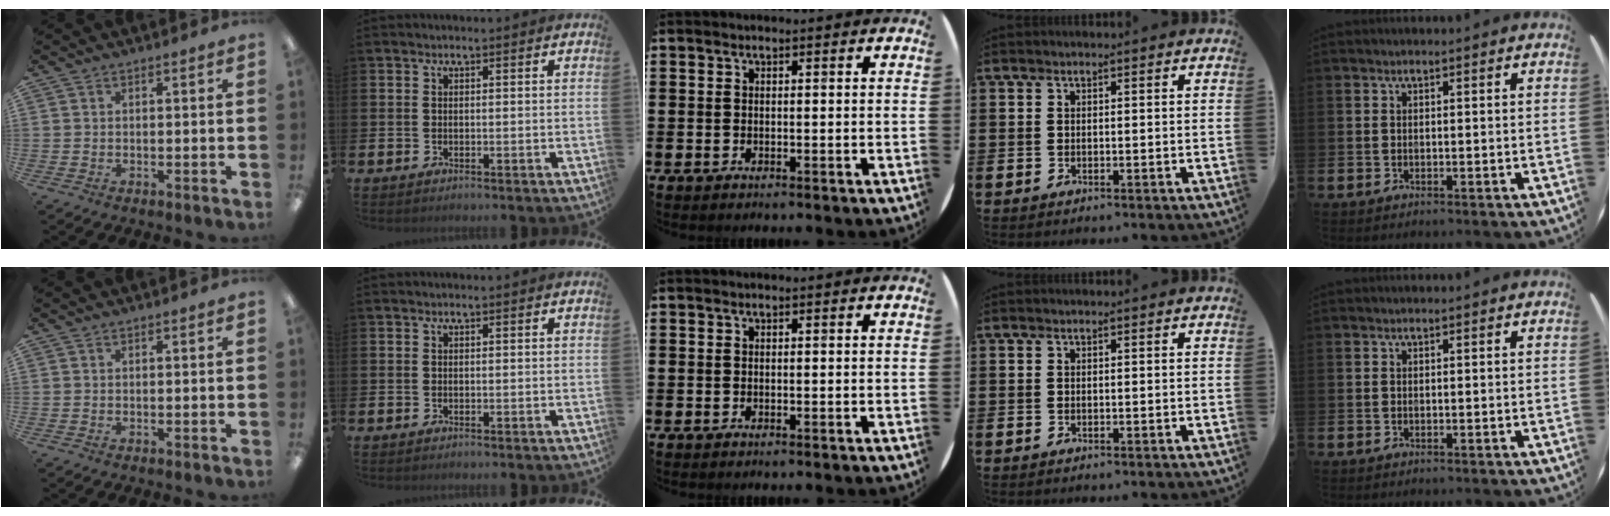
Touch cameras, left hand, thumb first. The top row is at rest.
{}